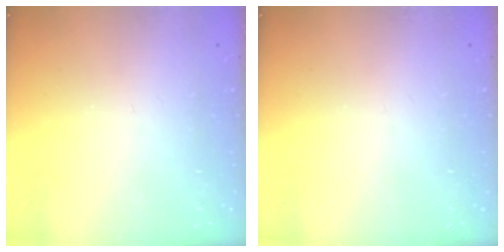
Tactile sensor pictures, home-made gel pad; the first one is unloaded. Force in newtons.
{"total": 0.0}